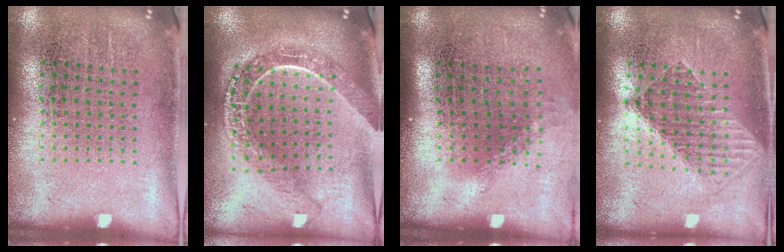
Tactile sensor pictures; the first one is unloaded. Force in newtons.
{"total": 2.2, "press": 1.8, "slide": 1.2}
{"total": 1.1, "press": 0.9, "slide": 0.7}
{"total": 1.5, "press": 1.3, "slide": 0.7}